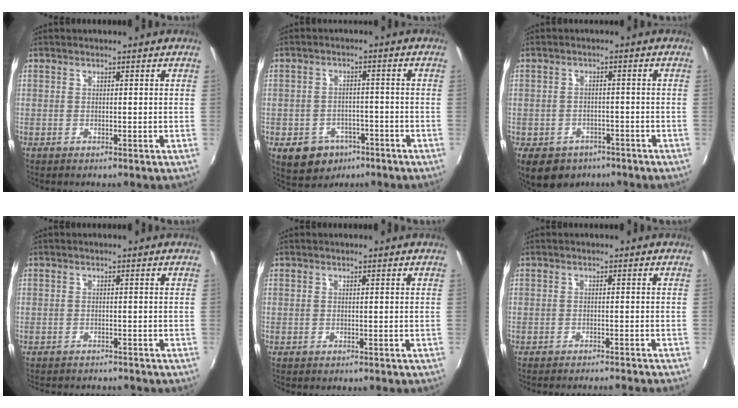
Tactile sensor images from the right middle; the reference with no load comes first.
{"total": 9.2, "force": [-5.1, 6.9, 3.6], "torque": [-0.089, 0.008, -0.059]}
{"total": 10.0, "force": [-6.2, 6.7, 4.1], "torque": [-0.100, -0.010, -0.084]}
{"total": 4.7, "force": [-4.4, 1.0, 1.3], "torque": [-0.040, -0.011, -0.064]}
{"total": 0.5, "force": [-0.5, 0.0, 0.2], "torque": [-0.005, -0.001, -0.007]}
{"total": 6.3, "force": [-5.8, -0.1, 2.4], "torque": [-0.058, -0.011, -0.085]}